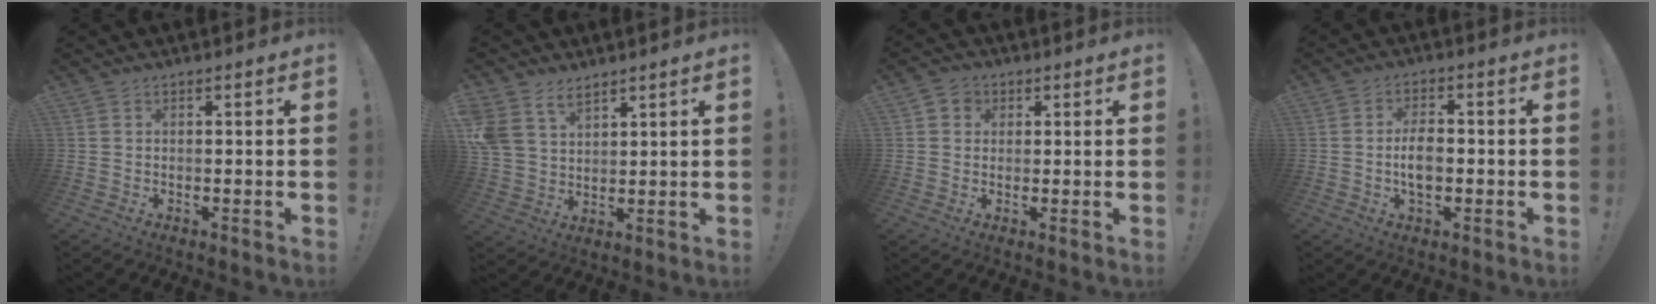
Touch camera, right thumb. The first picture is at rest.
{"total": 8.4, "force": [5.7, 5.3, 3.0], "torque": [-0.072, -0.029, 0.117]}
{"total": 3.6, "force": [1.2, 3.2, 1.1], "torque": [-0.014, 0.000, 0.021]}
{"total": 6.1, "force": [-1.1, 3.4, 5.0], "torque": [-0.096, 0.002, -0.026]}